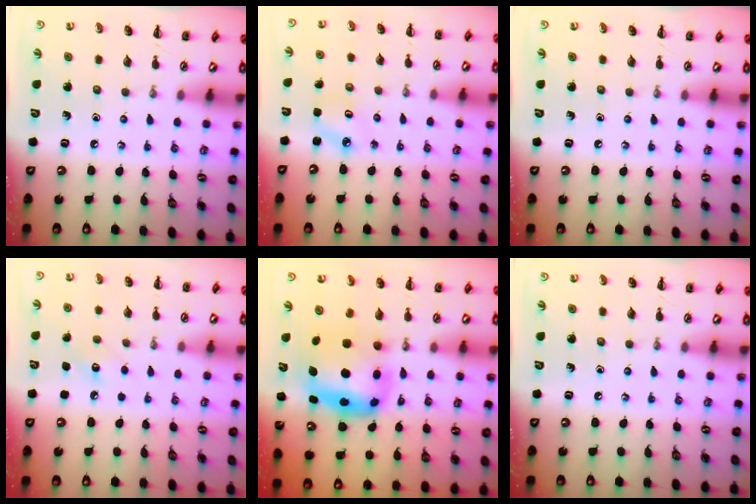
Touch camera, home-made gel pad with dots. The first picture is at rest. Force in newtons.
{"total": 2.6, "press": 2.5, "slide": 0.6}
{"total": 0.0}
{"total": 6.1, "press": 6.0, "slide": 1.4}
{"total": 7.1, "press": 6.9, "slide": 1.9}
{"total": 0.0}